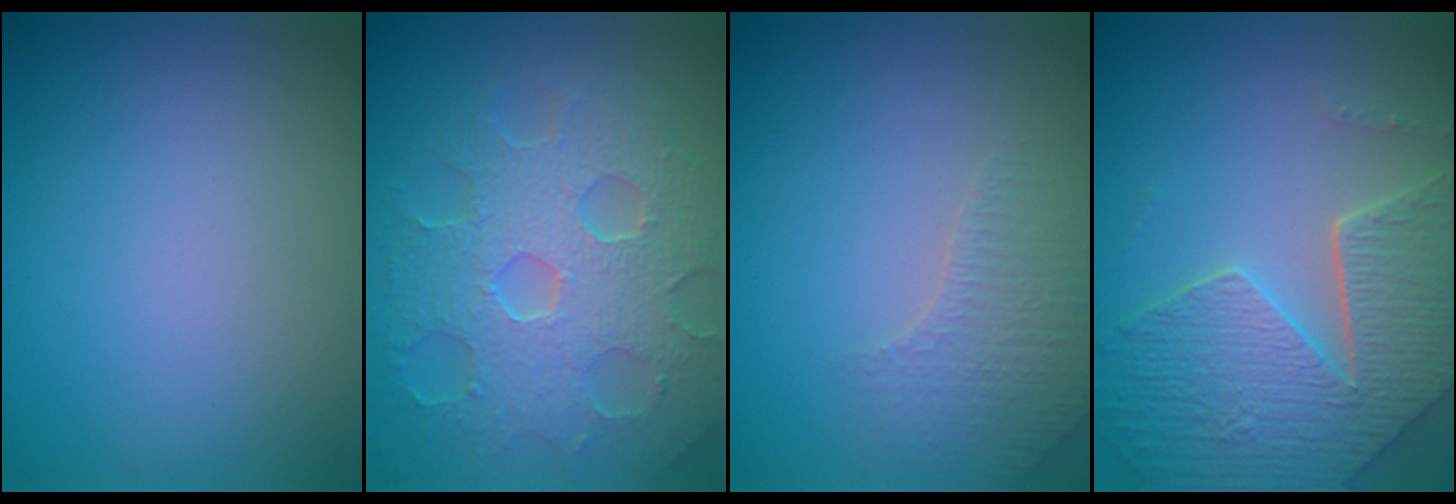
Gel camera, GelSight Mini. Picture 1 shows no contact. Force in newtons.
{"total": 8.6, "press": 6.1, "slide": 6.1}
{"total": 2.6, "press": 2.5, "slide": 0.5}
{"total": 7.6, "press": 5.7, "slide": 5.1}